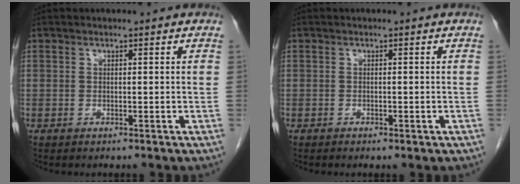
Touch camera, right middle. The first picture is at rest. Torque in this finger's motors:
{"motor_torque": [-0.39, -0.02, -0.03, 0.00]}